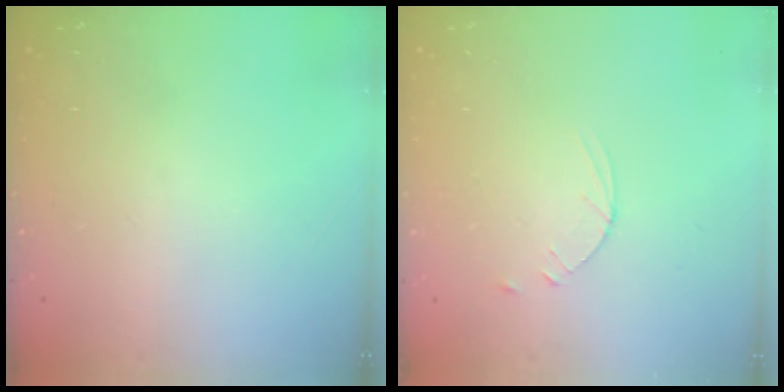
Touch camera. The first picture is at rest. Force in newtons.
{"total": 3.6, "press": 3.5, "slide": 0.4}